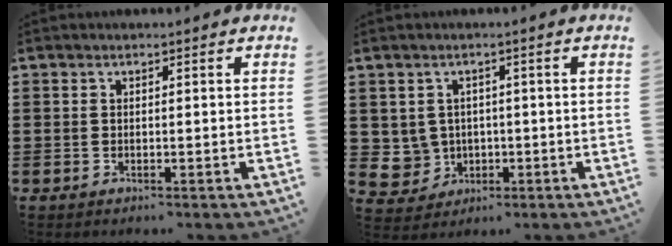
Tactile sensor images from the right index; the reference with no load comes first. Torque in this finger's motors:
{"motor_torque": [0.01, -0.11, 0.03, 0.01]}